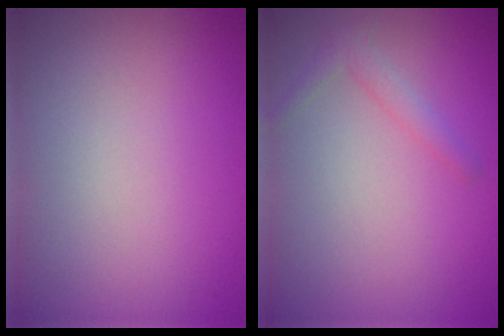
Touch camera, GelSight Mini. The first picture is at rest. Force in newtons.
{"total": 1.4, "press": 1.4, "slide": 0.1}